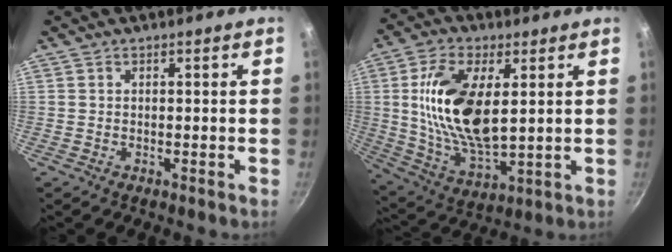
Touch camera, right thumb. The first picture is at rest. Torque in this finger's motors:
{"motor_torque": [2.35, 2.52, 1.97, 0.05, 0.52]}